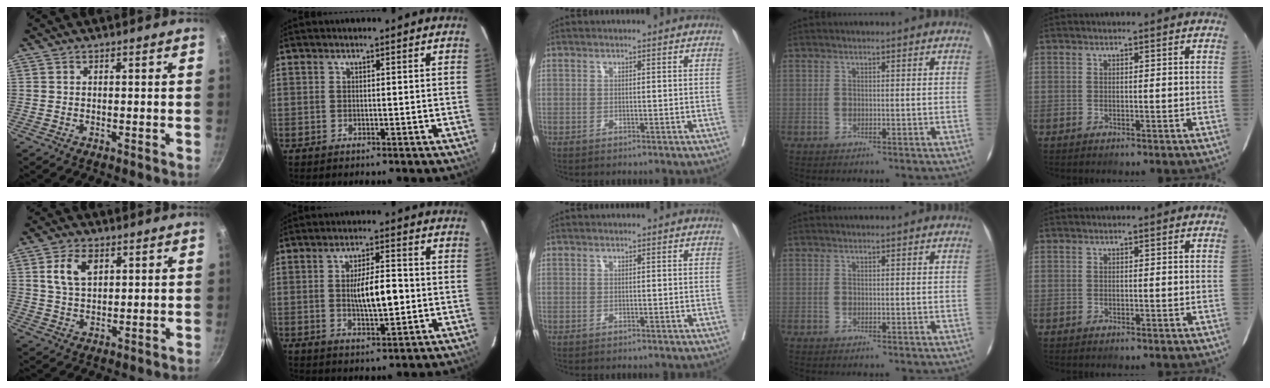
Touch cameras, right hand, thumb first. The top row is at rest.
{"thumb": {"total": 6.8, "force": [2.5, 4.1, 4.8], "torque": [-0.087, -0.006, 0.050]}, "index": {"total": 7.5, "force": [-0.4, 1.9, 7.2], "torque": [-0.127, 0.003, -0.003]}}